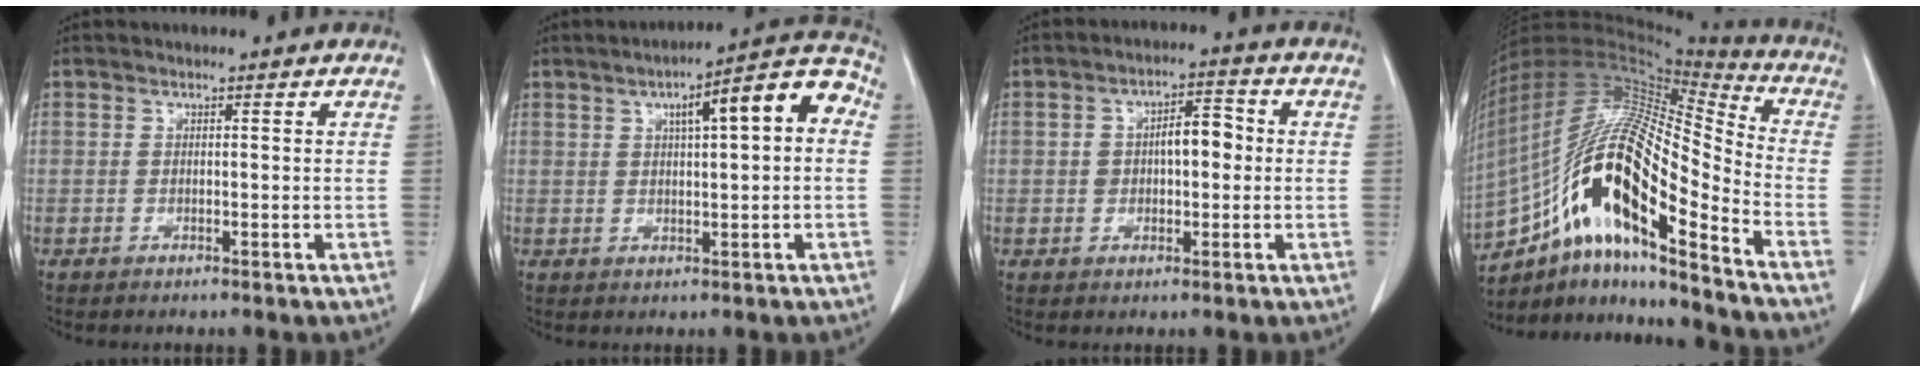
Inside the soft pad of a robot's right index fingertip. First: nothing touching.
{"total": 10.2, "force": [2.4, 2.0, 9.7], "torque": [-0.131, 0.038, 0.029]}
{"total": 5.8, "force": [0.3, 2.9, 5.0], "torque": [-0.083, 0.028, 0.005]}
{"total": 22.2, "force": [-11.6, 3.8, 18.6], "torque": [-0.361, 0.001, -0.205]}